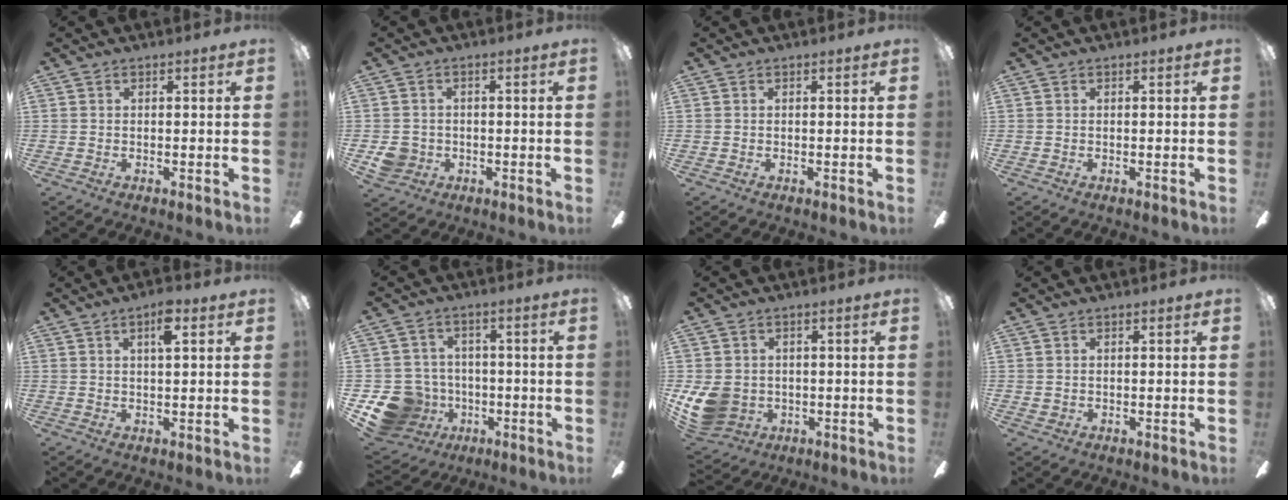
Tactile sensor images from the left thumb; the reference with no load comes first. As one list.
[{"total": 4.5, "force": [-0.9, 4.2, 1.3], "torque": [-0.015, 0.005, -0.017]}, {"total": 0.0}, {"total": 0.0}, {"total": 4.6, "force": [2.5, 1.1, 3.7], "torque": [-0.065, -0.001, 0.037]}, {"total": 12.4, "force": [-4.8, 10.6, 4.2], "torque": [-0.119, 0.028, -0.079]}, {"total": 9.1, "force": [-1.1, 8.1, 4.0], "torque": [-0.097, 0.006, -0.015]}, {"total": 0.8, "force": [0.3, 0.7, 0.1], "torque": [-0.002, 0.004, 0.005]}]